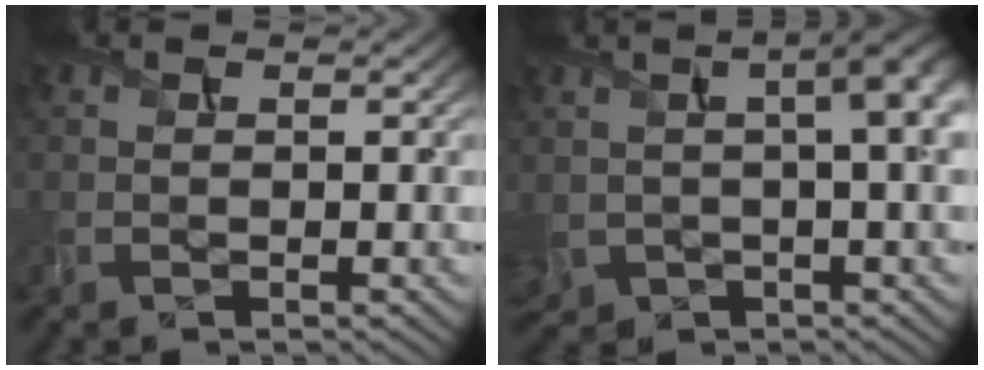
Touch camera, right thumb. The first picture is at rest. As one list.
[{"total": 9.5, "force": [1.3, 4.7, 8.1], "torque": [-0.157, -0.005, 0.032]}]